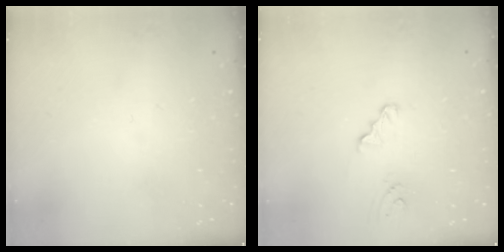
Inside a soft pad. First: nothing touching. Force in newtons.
{"total": 2.4, "press": 2.3, "slide": 0.3}